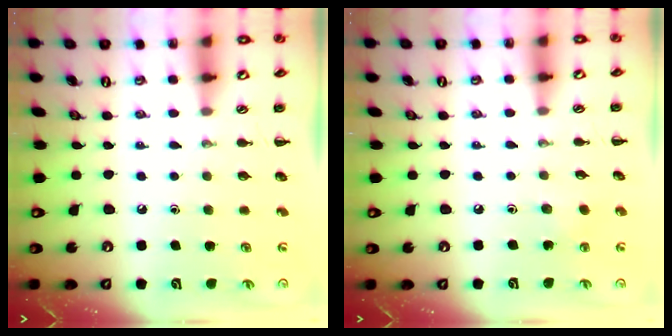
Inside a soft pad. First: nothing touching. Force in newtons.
{"total": 2.3, "press": 2.2, "slide": 0.7}